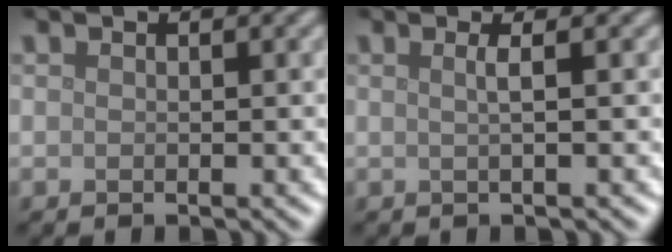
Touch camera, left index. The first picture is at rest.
{"total": 1.7, "force": [0.3, 0.6, 1.6], "torque": [-0.023, 0.003, -0.007]}